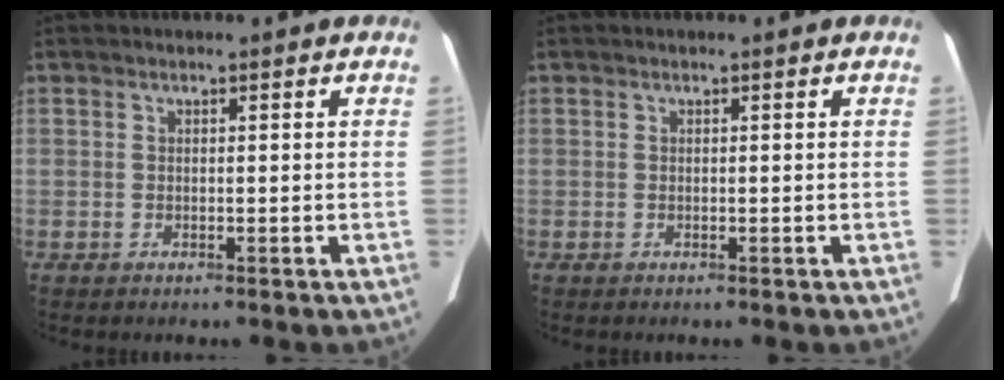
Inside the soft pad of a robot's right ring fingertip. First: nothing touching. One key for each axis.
{"total": 0.0}